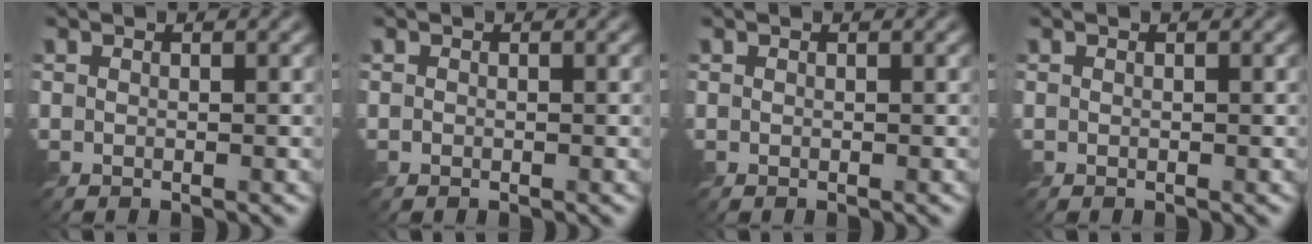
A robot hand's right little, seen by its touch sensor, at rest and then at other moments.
{"total": 0.0}
{"total": 0.0}
{"total": 0.0}